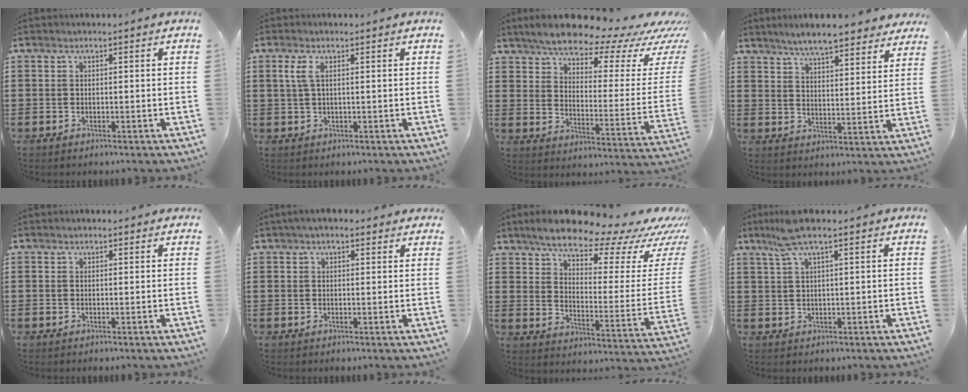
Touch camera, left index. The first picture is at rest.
{"total": 2.4, "force": [0.7, 0.6, 2.2], "torque": [-0.053, 0.001, 0.009]}
{"total": 9.2, "force": [8.1, 2.0, 3.9], "torque": [-0.082, -0.062, 0.132]}
{"total": 6.3, "force": [5.9, 0.4, 2.2], "torque": [-0.066, -0.021, 0.105]}
{"total": 0.7, "force": [0.7, 0.3, 0.1], "torque": [-0.004, 0.004, 0.012]}
{"total": 2.6, "force": [1.9, 0.9, 1.5], "torque": [-0.034, 0.008, 0.035]}
{"total": 12.0, "force": [10.2, 2.6, 5.7], "torque": [-0.107, -0.074, 0.169]}
{"total": 5.0, "force": [3.0, 0.7, 3.9], "torque": [-0.091, 0.003, 0.053]}